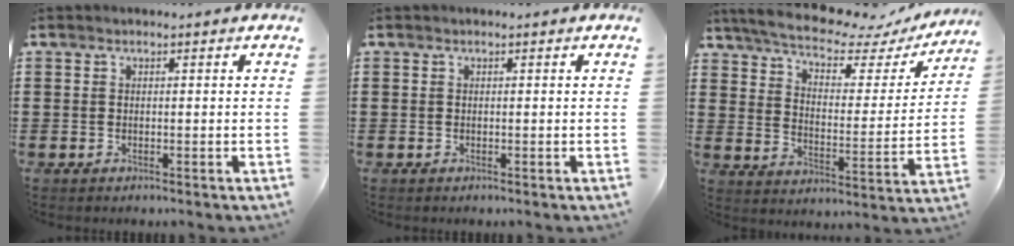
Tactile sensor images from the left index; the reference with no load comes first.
{"total": 0.0}
{"total": 7.1, "force": [6.1, 1.4, 3.3], "torque": [-0.084, -0.039, 0.100]}